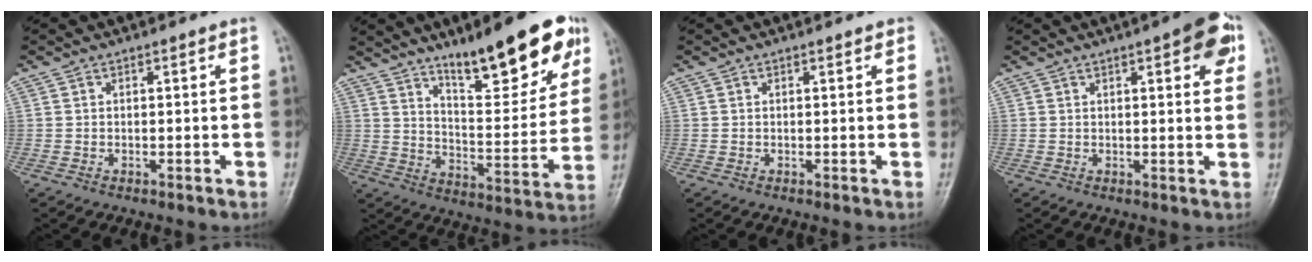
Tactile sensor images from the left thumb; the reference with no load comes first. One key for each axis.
{"total": 18.8, "fx": 12.1, "fy": 5.0, "fz": 13.5, "tx": -0.151, "ty": -0.065, "tz": 0.190}
{"total": 0.9, "fx": 0.6, "fy": 0.4, "fz": 0.6, "tx": -0.005, "ty": -0.001, "tz": 0.003}
{"total": 7.6, "fx": 3.4, "fy": 2.4, "fz": 6.4, "tx": -0.060, "ty": -0.005, "tz": 0.035}